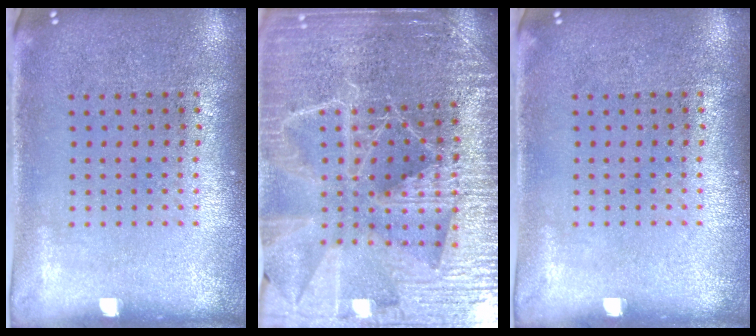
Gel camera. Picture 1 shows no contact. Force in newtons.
{"total": 5.2, "press": 4.8, "slide": 2.0}
{"total": 0.0}